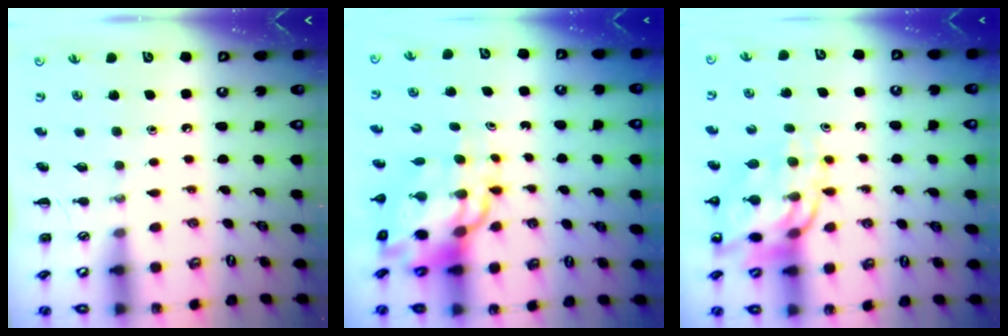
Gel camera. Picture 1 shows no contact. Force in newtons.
{"total": 13.3, "press": 12.9, "slide": 3.4}
{"total": 13.1, "press": 12.6, "slide": 3.5}